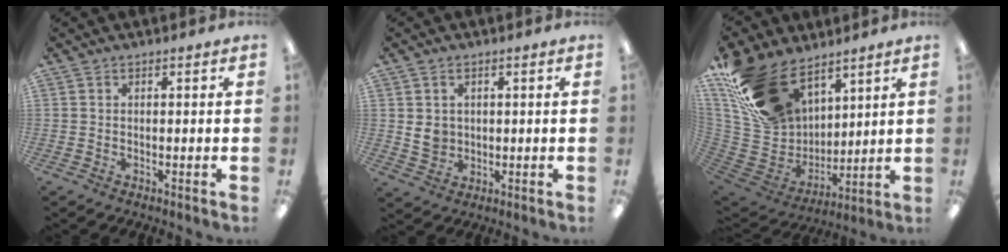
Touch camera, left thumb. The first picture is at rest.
{"total": 4.4, "force": [0.9, 3.7, 2.2], "torque": [-0.037, -0.002, 0.014]}
{"total": 22.7, "force": [14.9, 13.1, 11.2], "torque": [-0.245, -0.072, 0.283]}